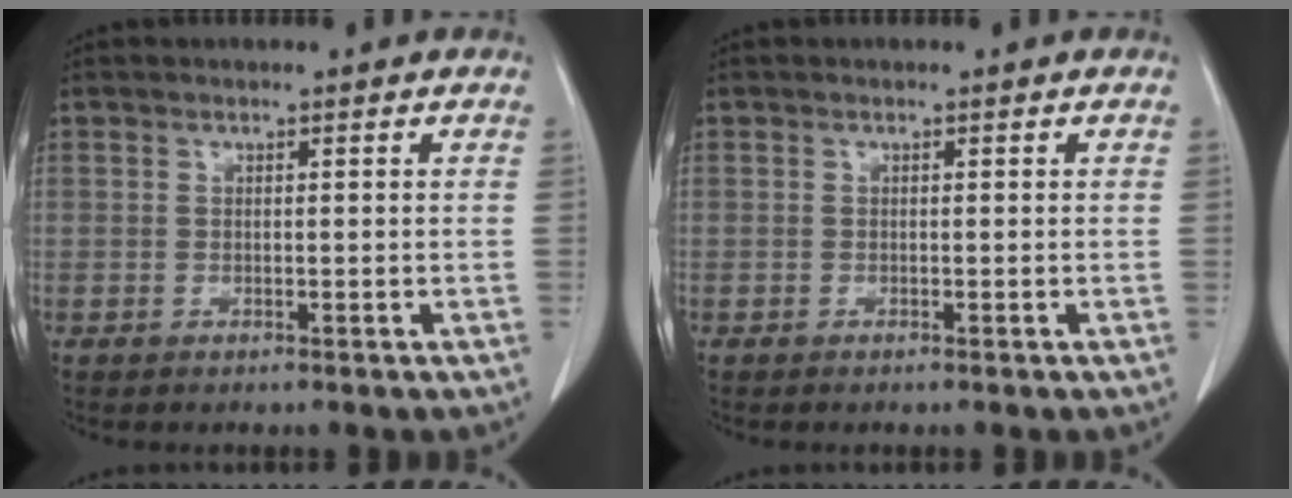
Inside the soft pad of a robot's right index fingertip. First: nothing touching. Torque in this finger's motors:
{"motor_torque": [0.03, -0.04, -0.02, 0.01]}